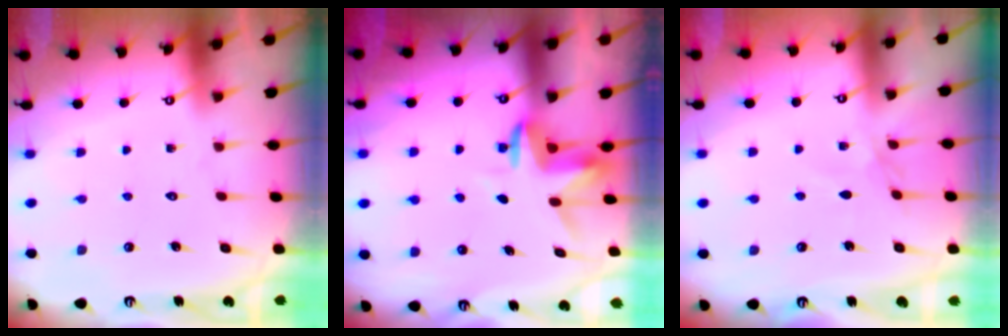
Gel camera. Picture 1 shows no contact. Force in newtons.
{"total": 3.6, "press": 3.6, "slide": 0.2}
{"total": 1.7, "press": 1.7, "slide": 0.4}